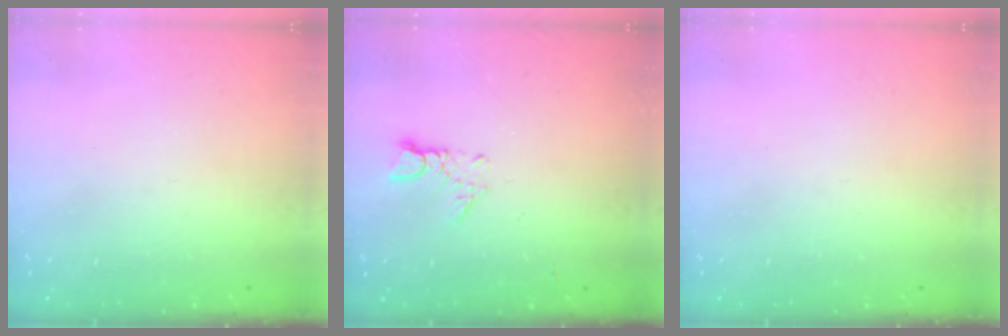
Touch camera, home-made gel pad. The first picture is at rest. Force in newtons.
{"total": 2.8, "press": 2.8, "slide": 0.2}
{"total": 0.0}